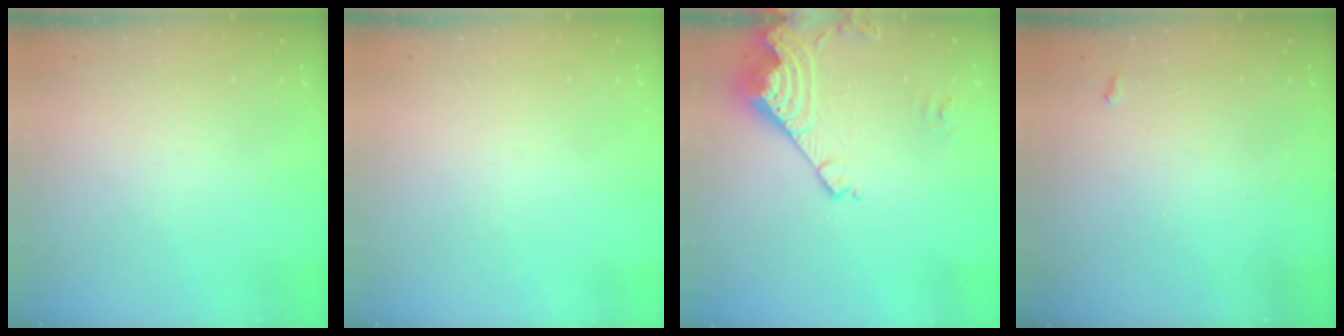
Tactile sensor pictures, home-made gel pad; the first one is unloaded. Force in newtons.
{"total": 0.0}
{"total": 15.5, "press": 15.4, "slide": 1.8}
{"total": 2.8, "press": 2.8, "slide": 0.4}